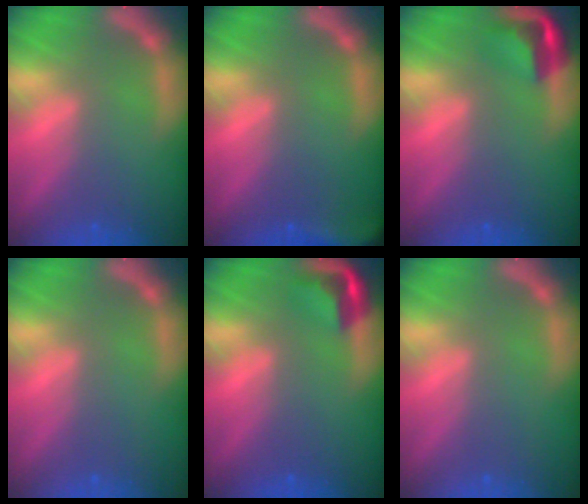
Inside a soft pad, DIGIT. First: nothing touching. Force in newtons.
{"total": 6.4}
{"total": 3.9}
{"total": 0.0}
{"total": 3.5}
{"total": 0.0}